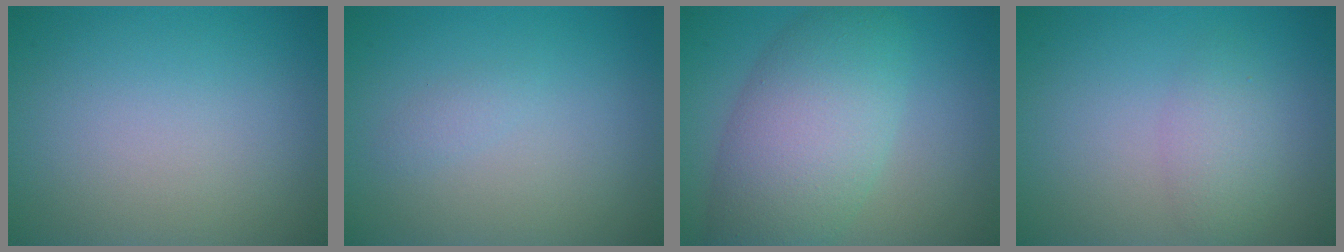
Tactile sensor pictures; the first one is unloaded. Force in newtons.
{"total": 0.7, "press": 0.7, "slide": 0.0}
{"total": 8.3, "press": 8.3, "slide": 0.5}
{"total": 2.1, "press": 2.1, "slide": 0.1}